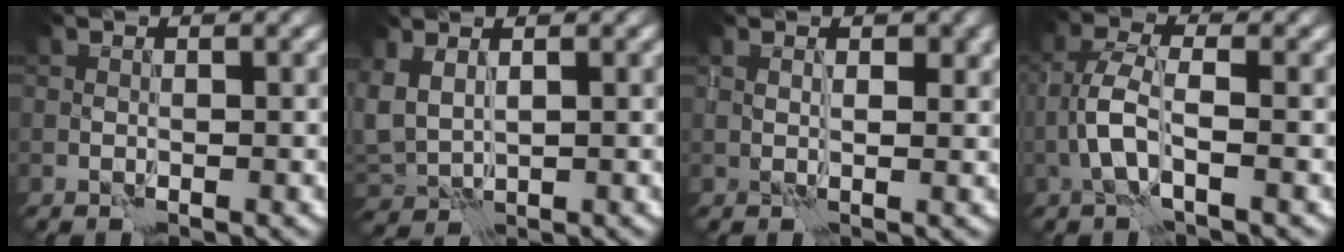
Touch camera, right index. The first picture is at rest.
{"total": 2.9, "force": [0.7, 2.0, 2.0], "torque": [-0.055, -0.011, 0.021]}
{"total": 2.2, "force": [1.1, 1.2, 1.5], "torque": [-0.023, -0.005, 0.021]}
{"total": 3.2, "force": [-0.9, 1.0, 2.9], "torque": [-0.066, 0.005, -0.024]}